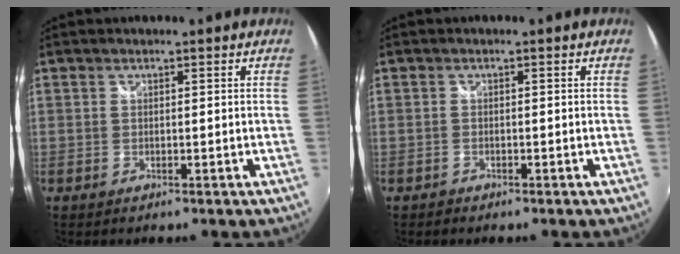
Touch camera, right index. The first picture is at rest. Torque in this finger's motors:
{"motor_torque": [0.11, 0.01, 0.04, 0.00]}